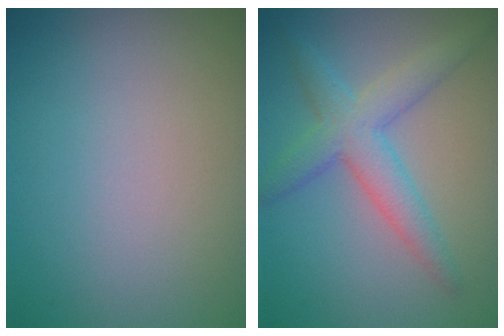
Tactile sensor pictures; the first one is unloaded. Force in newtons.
{"total": 4.3, "press": 4.3, "slide": 0.1}